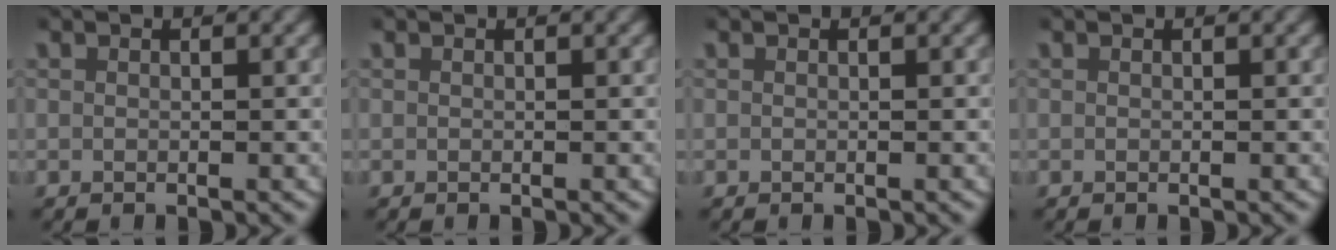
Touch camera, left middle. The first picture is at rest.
{"total": 0.0}
{"total": 0.0}
{"total": 0.0}